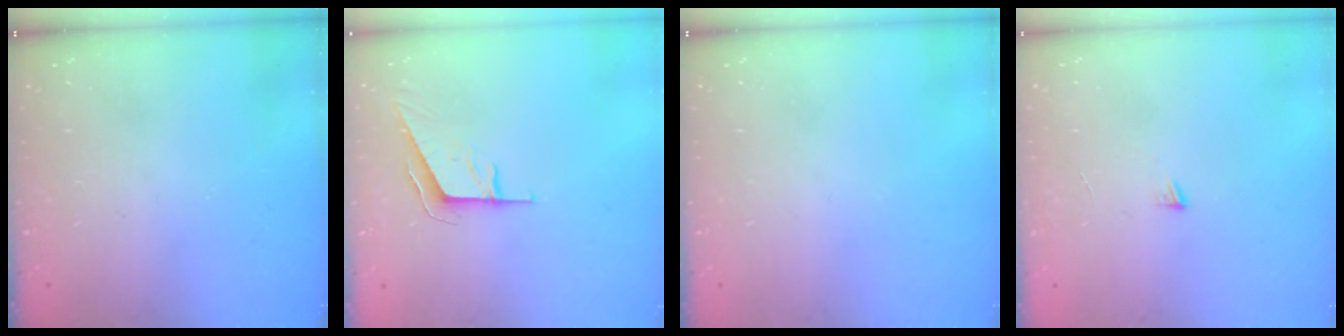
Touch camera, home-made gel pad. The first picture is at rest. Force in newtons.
{"total": 6.0, "press": 6.0, "slide": 0.4}
{"total": 0.0}
{"total": 3.0, "press": 3.0, "slide": 0.3}